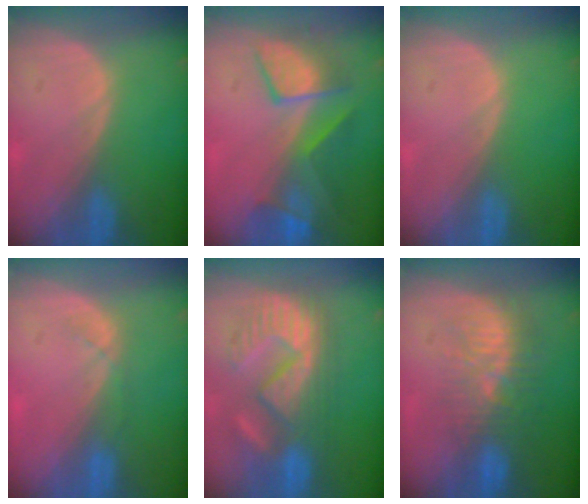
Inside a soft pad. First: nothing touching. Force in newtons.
{"total": 7.9, "press": 7.8, "slide": 1.4}
{"total": 0.0}
{"total": 2.1, "press": 1.9, "slide": 0.9}
{"total": 10.3, "press": 10.2, "slide": 1.7}
{"total": 9.4, "press": 8.8, "slide": 3.4}